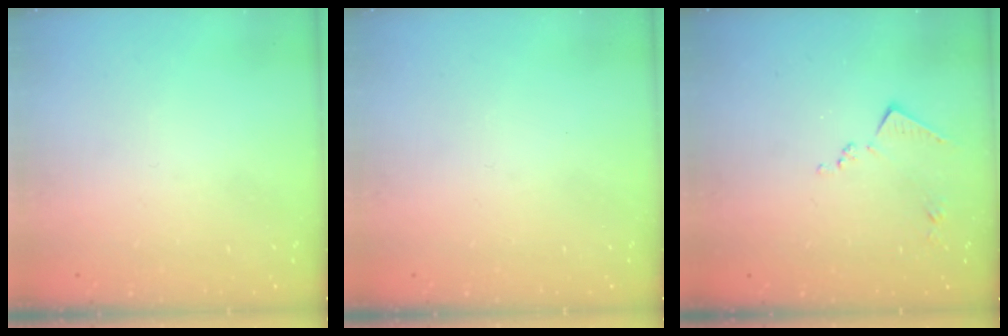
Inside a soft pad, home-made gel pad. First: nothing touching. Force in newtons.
{"total": 0.0}
{"total": 7.8, "press": 7.8, "slide": 0.8}